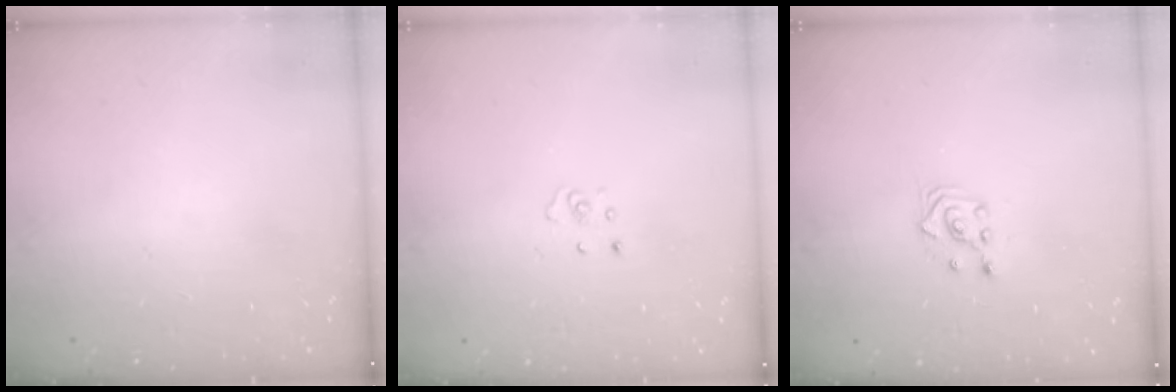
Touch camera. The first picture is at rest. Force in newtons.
{"total": 2.8, "press": 2.7, "slide": 0.3}
{"total": 2.7, "press": 2.7, "slide": 0.2}